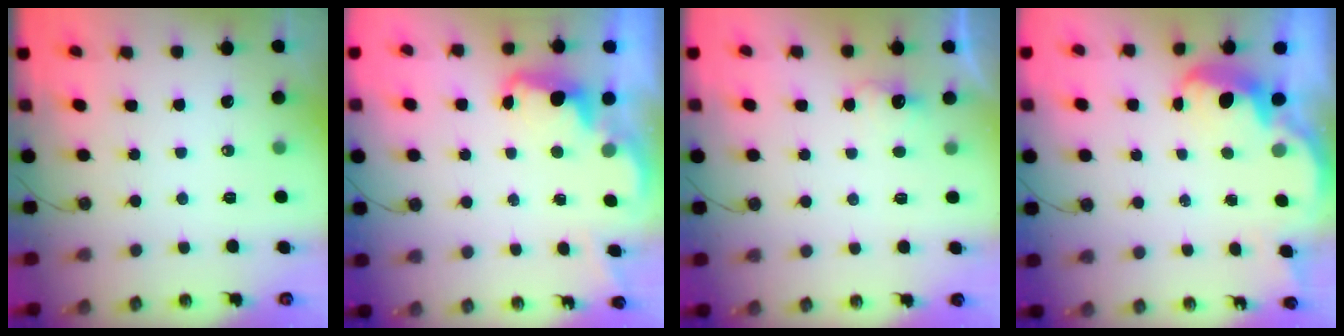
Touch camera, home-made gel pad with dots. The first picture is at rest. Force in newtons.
{"total": 2.4, "press": 2.3, "slide": 0.7}
{"total": 2.6, "press": 2.6, "slide": 0.7}
{"total": 2.5, "press": 2.5, "slide": 0.6}